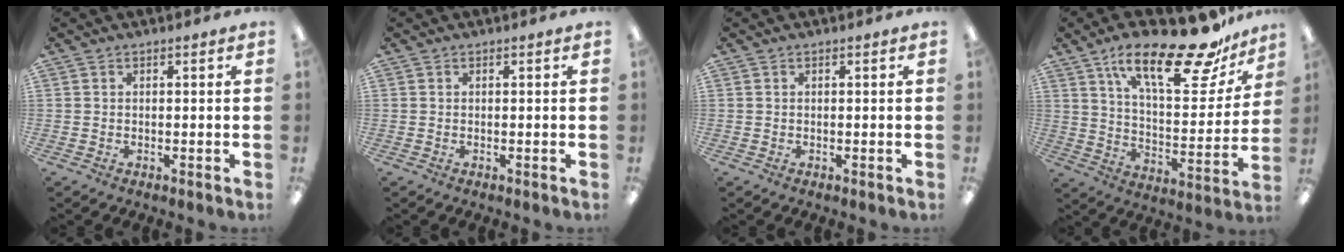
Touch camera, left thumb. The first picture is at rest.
{"total": 0.0}
{"total": 0.0}
{"total": 23.8, "force": [16.4, 7.6, 15.4], "torque": [-0.238, -0.098, 0.267]}